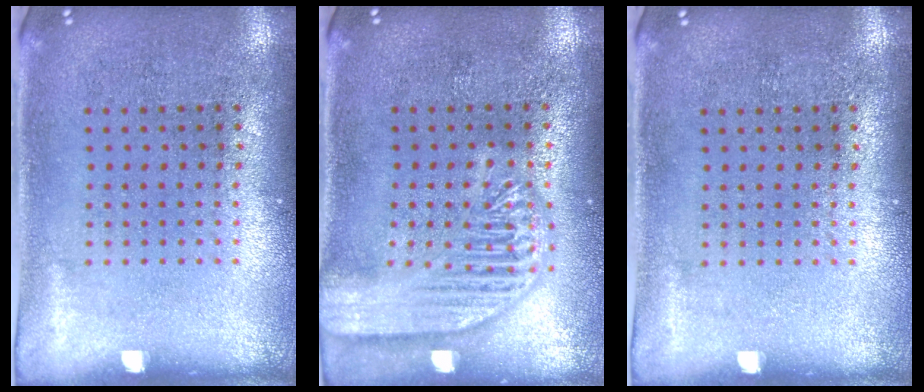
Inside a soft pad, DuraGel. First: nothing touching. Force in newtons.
{"total": 3.6, "press": 3.6, "slide": 0.4}
{"total": 0.0}